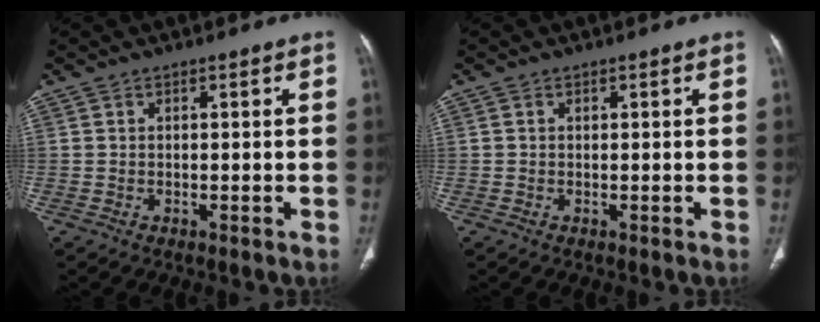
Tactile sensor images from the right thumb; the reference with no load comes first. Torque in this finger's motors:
{"motor_torque": [0.16, 0.07, 0.51, 0.13, -0.05]}